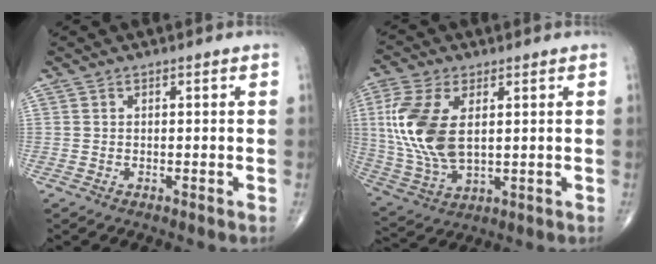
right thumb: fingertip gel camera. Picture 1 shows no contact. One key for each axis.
{"total": 15.1, "fx": 2.6, "fy": 8.1, "fz": 12.5, "tx": -0.276, "ty": -0.010, "tz": 0.057}